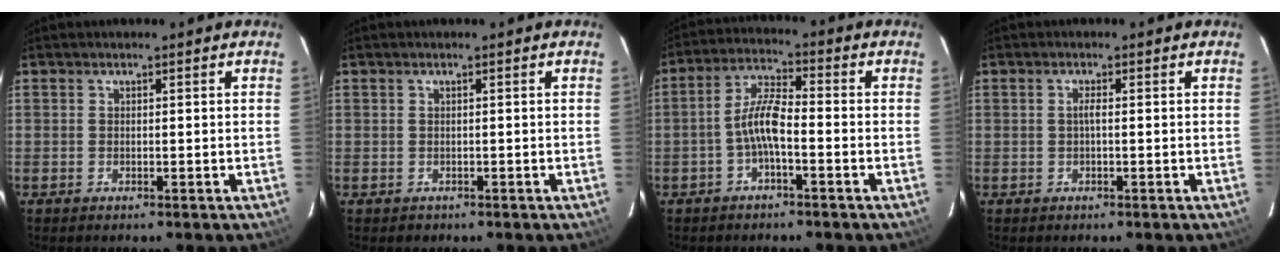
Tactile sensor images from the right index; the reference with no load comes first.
{"total": 0.8, "force": [-0.3, 0.7, 0.0], "torque": [0.001, 0.002, 0.002]}
{"total": 5.9, "force": [-2.1, 1.3, 5.3], "torque": [-0.114, 0.015, -0.042]}
{"total": 1.0, "force": [-0.1, -0.1, 1.0], "torque": [-0.020, 0.004, -0.004]}